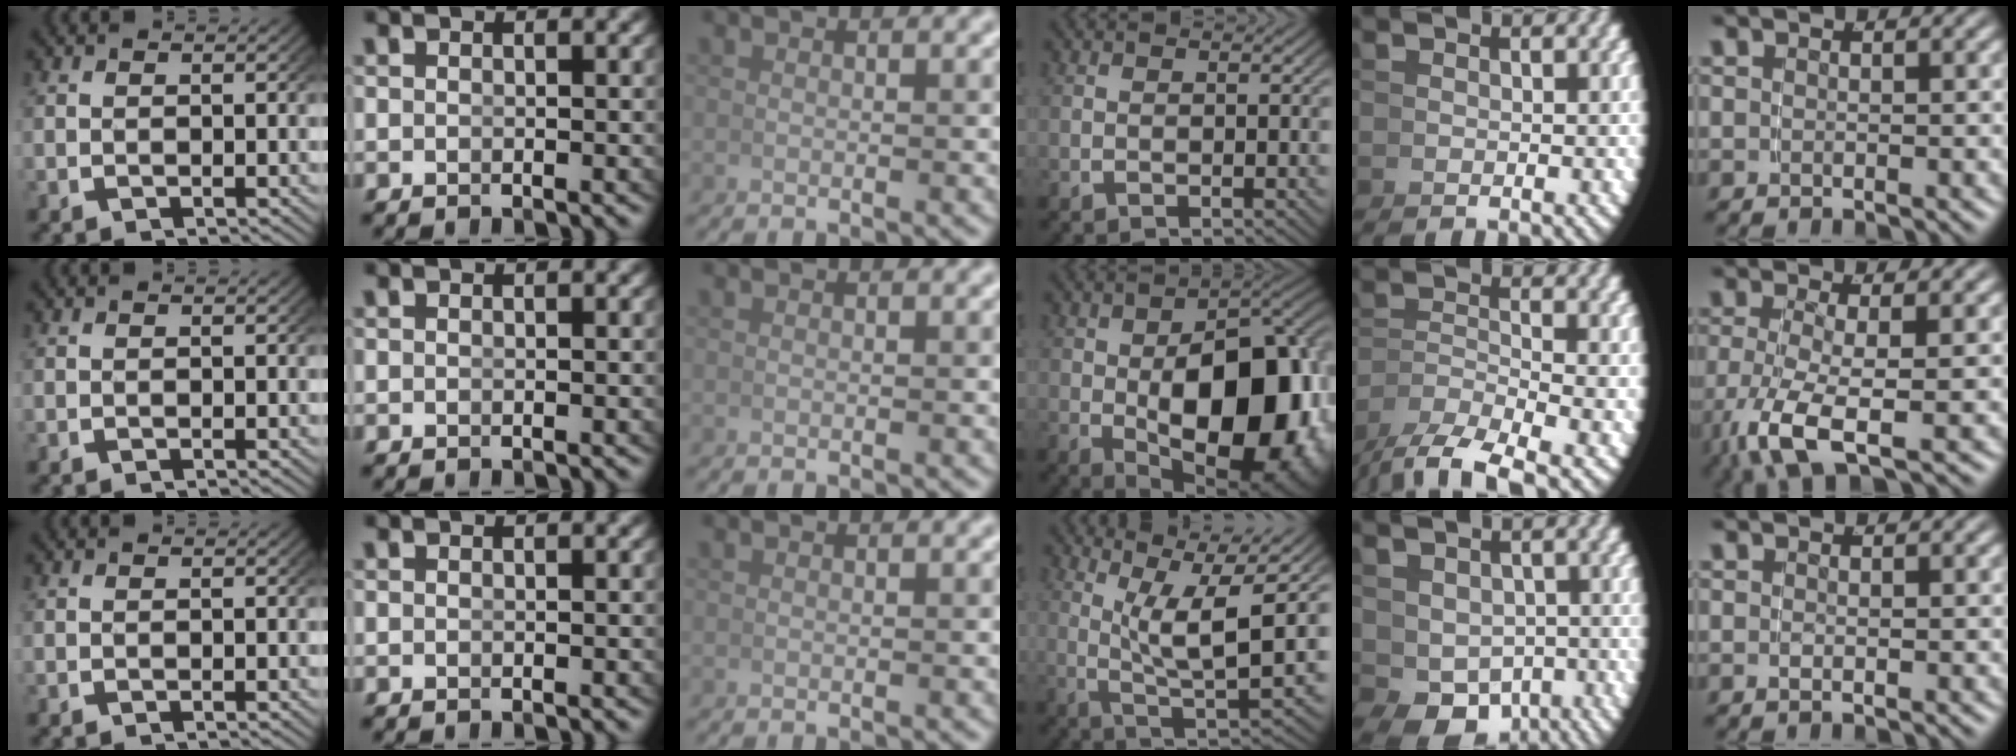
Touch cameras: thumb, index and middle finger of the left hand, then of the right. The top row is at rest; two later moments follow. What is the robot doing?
{"motion": "lift_and_place", "object": "bowl"}